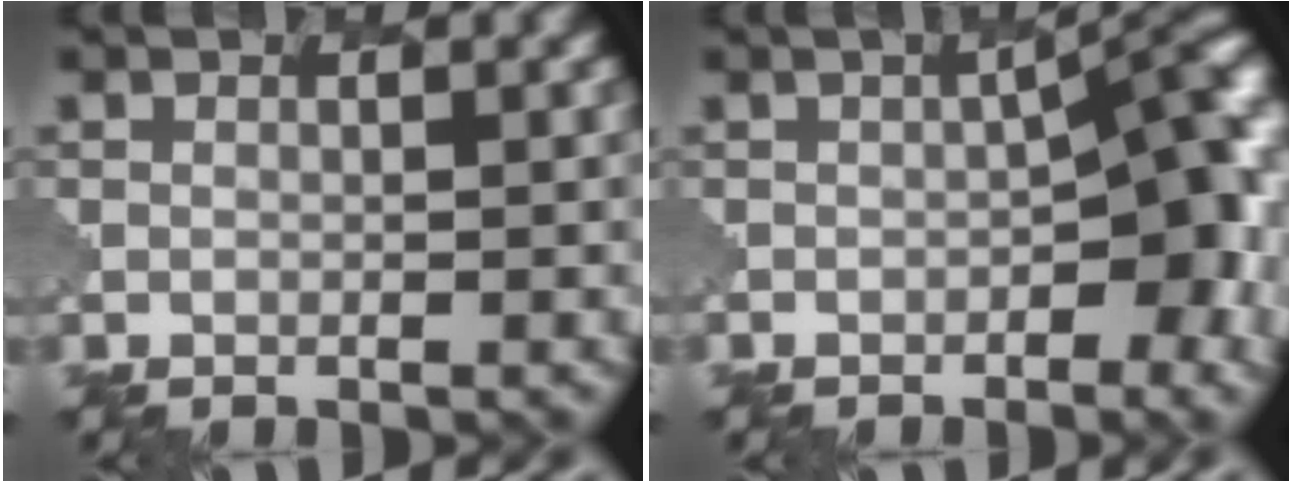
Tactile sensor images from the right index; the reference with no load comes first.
{"total": 7.4, "force": [-2.0, 3.0, 6.5], "torque": [-0.058, 0.006, -0.033]}